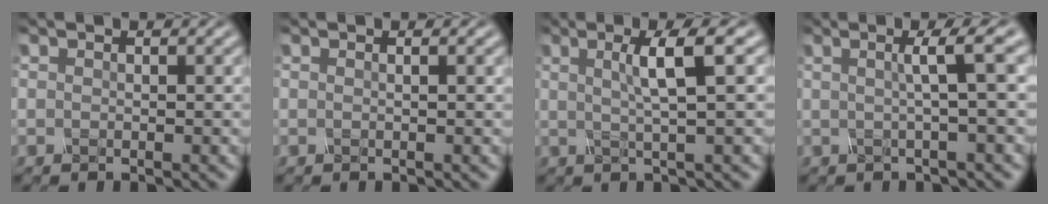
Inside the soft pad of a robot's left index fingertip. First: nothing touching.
{"total": 1.1, "force": [0.2, 0.4, 1.0], "torque": [-0.007, 0.005, -0.005]}
{"total": 4.2, "force": [1.2, 0.7, 4.0], "torque": [-0.060, 0.010, 0.017]}
{"total": 3.9, "force": [0.7, 0.5, 3.8], "torque": [-0.055, 0.014, 0.004]}